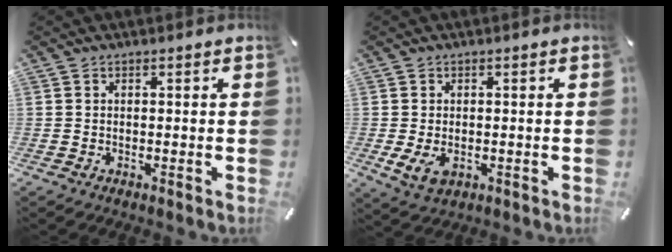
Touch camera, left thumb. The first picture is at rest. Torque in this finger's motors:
{"motor_torque": [0.69, 1.60, 0.29, -0.25, 0.17]}